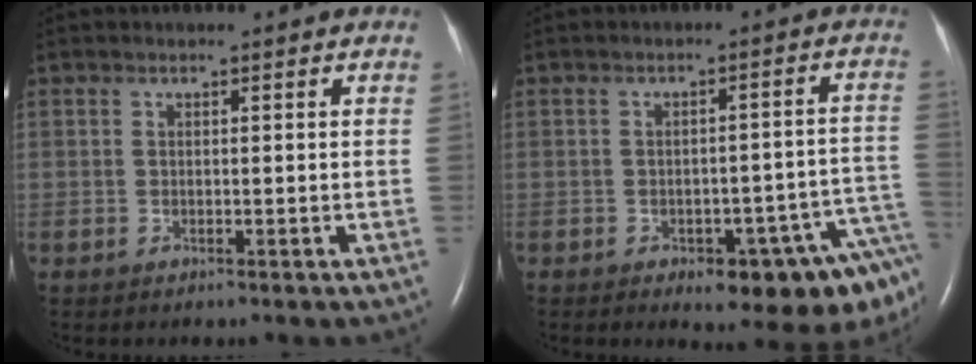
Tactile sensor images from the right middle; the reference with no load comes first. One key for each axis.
{"total": 12.7, "fx": -7.4, "fy": 3.0, "fz": 9.9, "tx": -0.050, "ty": 0.037, "tz": -0.087}